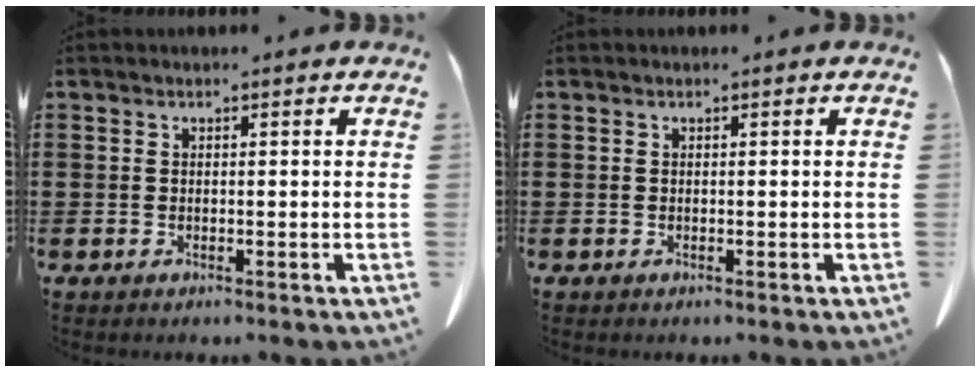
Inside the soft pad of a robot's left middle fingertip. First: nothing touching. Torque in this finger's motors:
{"motor_torque": [-0.11, -0.07, 0.08, 0.00]}